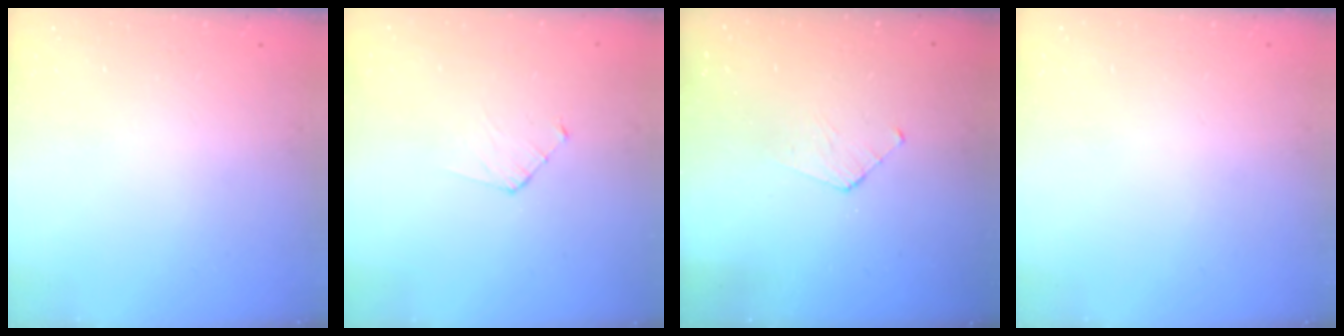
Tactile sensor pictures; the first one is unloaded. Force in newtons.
{"total": 3.8, "press": 3.8, "slide": 0.4}
{"total": 3.1, "press": 3.0, "slide": 0.3}
{"total": 0.0}